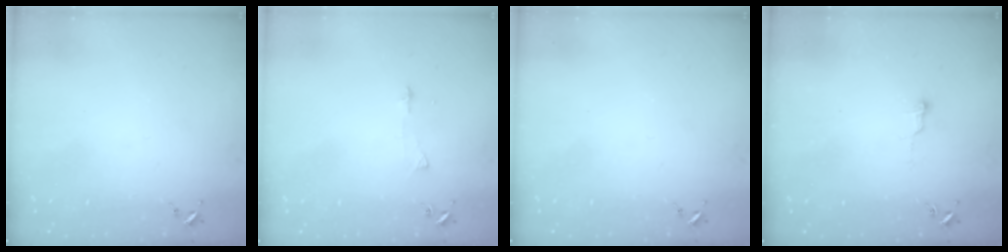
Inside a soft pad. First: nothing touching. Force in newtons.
{"total": 4.2, "press": 4.2, "slide": 0.5}
{"total": 0.0}
{"total": 4.0, "press": 4.0, "slide": 0.4}